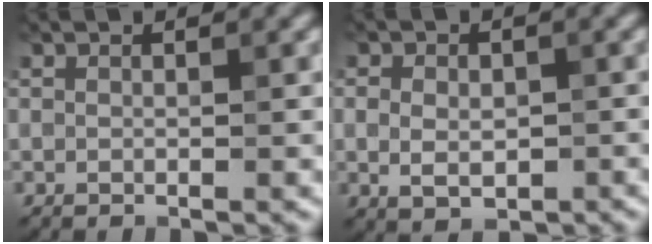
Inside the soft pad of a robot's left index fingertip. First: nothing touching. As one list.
[{"total": 3.1, "force": [-0.3, 2.2, 2.3], "torque": [-0.033, -0.006, 0.000]}]